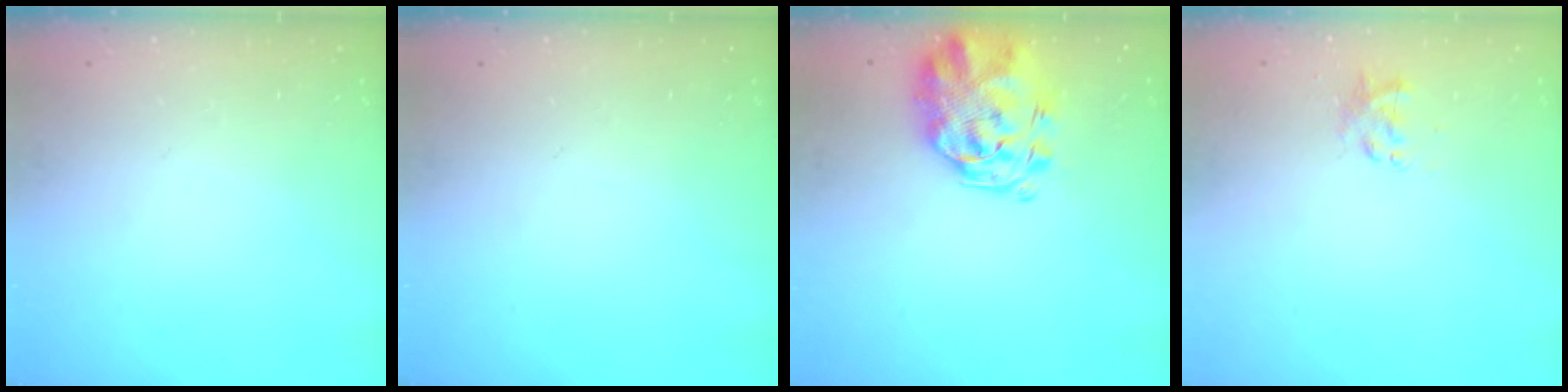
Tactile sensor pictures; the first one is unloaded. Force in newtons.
{"total": 0.0}
{"total": 3.8, "press": 3.6, "slide": 1.2}
{"total": 2.2, "press": 2.2, "slide": 0.4}